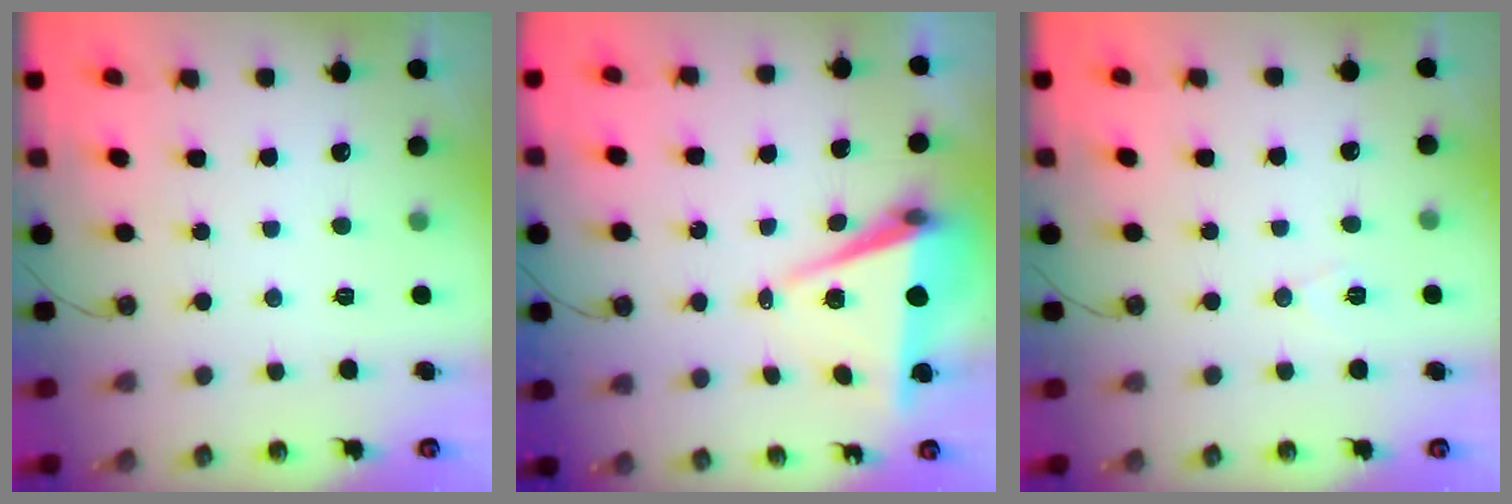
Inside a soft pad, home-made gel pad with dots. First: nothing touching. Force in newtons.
{"total": 6.8, "press": 5.4, "slide": 4.1}
{"total": 6.0, "press": 4.0, "slide": 4.5}